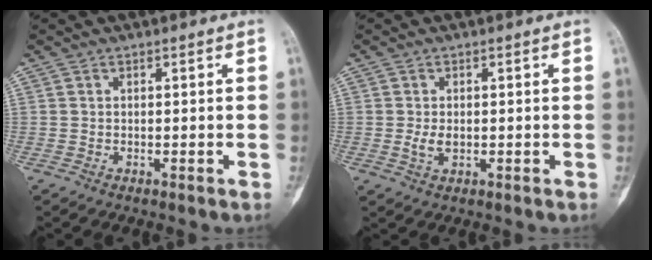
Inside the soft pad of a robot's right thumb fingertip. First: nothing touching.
{"total": 2.6, "force": [-0.2, 1.6, 2.0], "torque": [-0.041, -0.004, -0.001]}